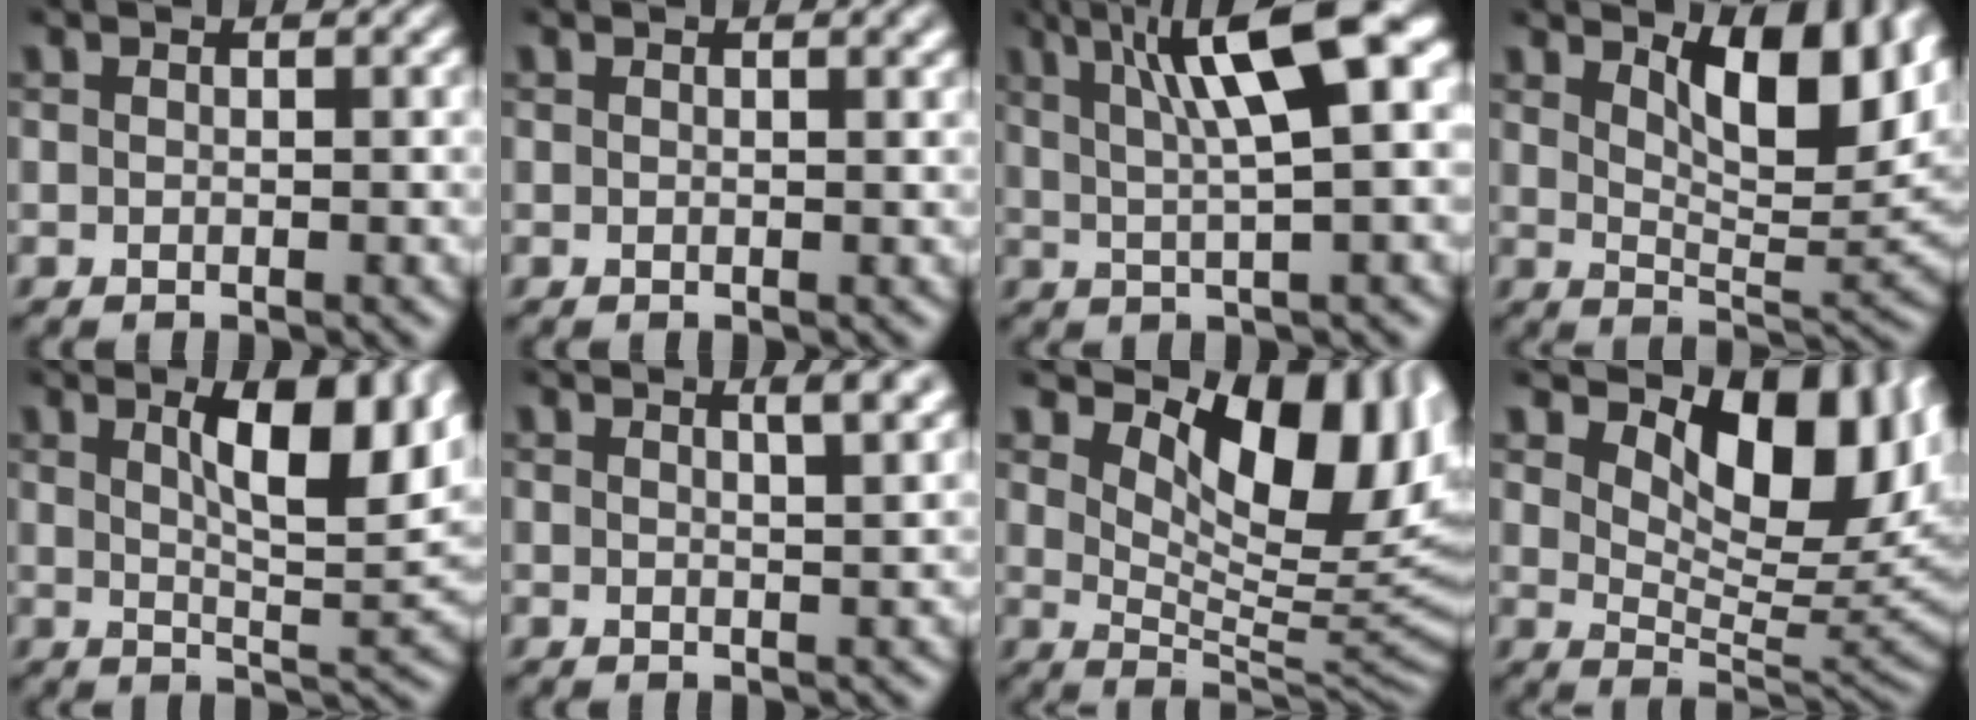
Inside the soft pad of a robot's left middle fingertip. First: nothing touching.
{"total": 1.0, "force": [0.7, 0.3, 0.7], "torque": [-0.005, 0.005, 0.010]}
{"total": 9.9, "force": [3.7, 2.2, 8.9], "torque": [-0.131, 0.018, 0.061]}
{"total": 8.8, "force": [4.1, 3.5, 7.0], "torque": [-0.110, -0.002, 0.066]}
{"total": 8.0, "force": [3.0, 2.2, 7.1], "torque": [-0.102, -0.002, 0.051]}
{"total": 3.2, "force": [1.8, 1.1, 2.4], "torque": [-0.010, 0.016, 0.006]}
{"total": 11.3, "force": [4.8, 5.4, 8.7], "torque": [-0.119, -0.004, 0.084]}
{"total": 11.2, "force": [4.9, 5.6, 8.4], "torque": [-0.120, -0.002, 0.084]}